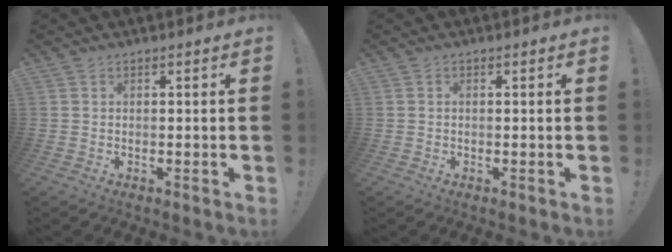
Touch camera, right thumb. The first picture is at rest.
{"total": 0.0}